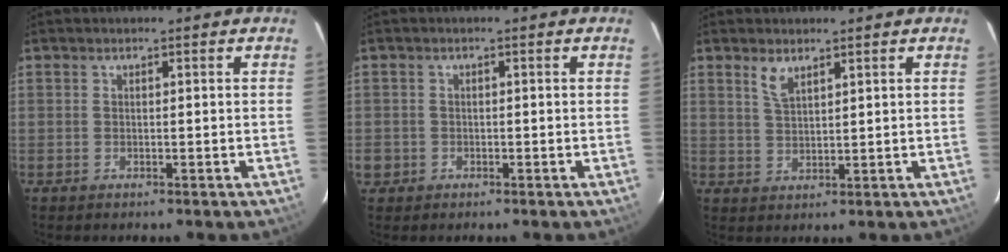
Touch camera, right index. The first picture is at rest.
{"total": 2.3, "force": [-0.7, 2.2, 0.4], "torque": [-0.010, 0.001, -0.009]}
{"total": 3.3, "force": [2.3, 1.2, 2.0], "torque": [-0.040, -0.001, 0.045]}